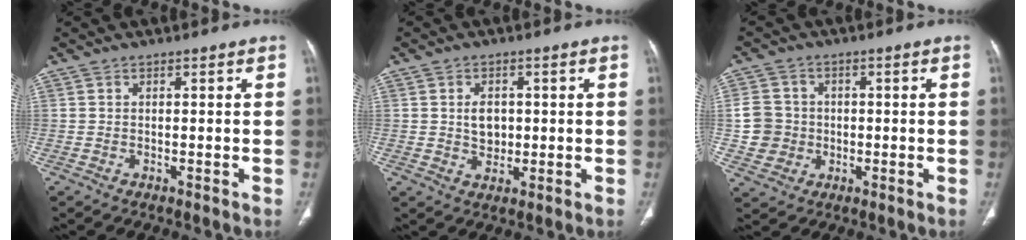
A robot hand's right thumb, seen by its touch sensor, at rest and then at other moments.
{"total": 4.3, "force": [0.4, 3.2, 2.8], "torque": [-0.029, -0.002, 0.010]}
{"total": 7.2, "force": [-0.4, 6.9, 2.0], "torque": [-0.016, 0.013, -0.007]}